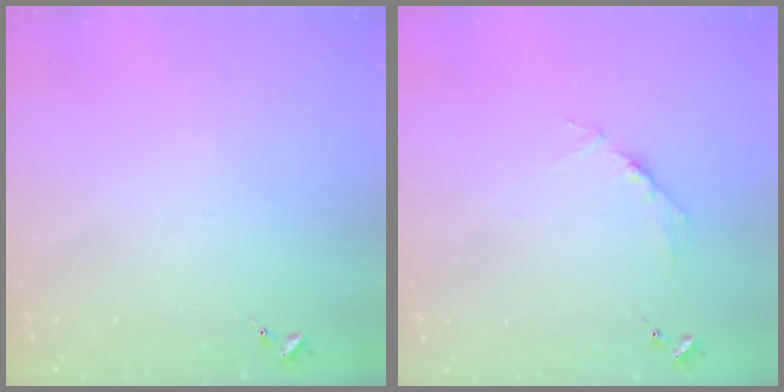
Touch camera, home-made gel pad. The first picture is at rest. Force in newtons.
{"total": 3.8, "press": 3.8, "slide": 0.4}